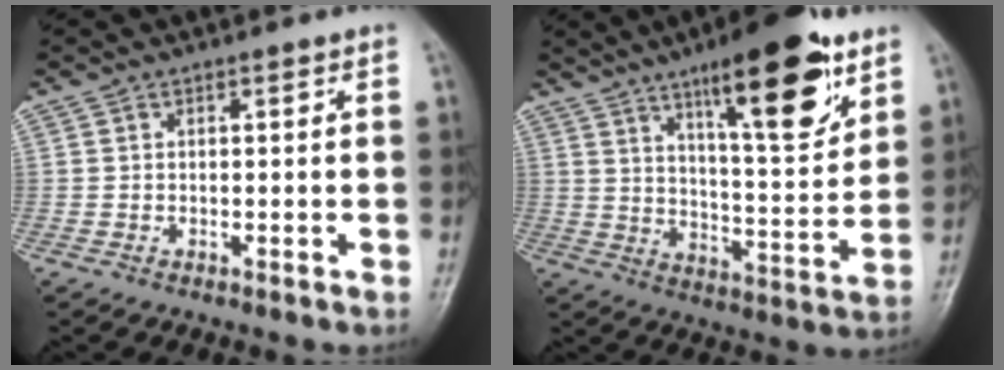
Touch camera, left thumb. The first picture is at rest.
{"total": 18.6, "force": [10.7, 5.1, 14.4], "torque": [-0.185, -0.058, 0.168]}